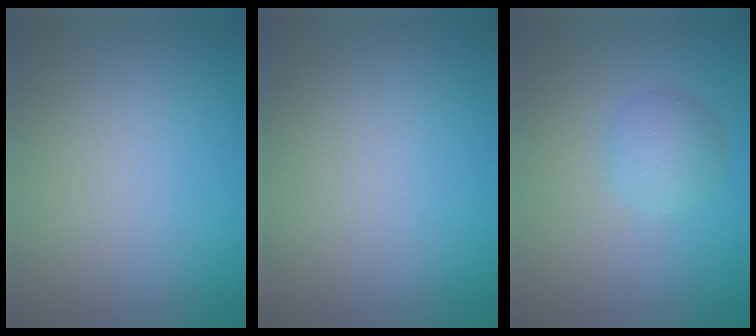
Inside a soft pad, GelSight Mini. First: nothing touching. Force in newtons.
{"total": 0.0}
{"total": 2.5, "press": 2.5, "slide": 0.1}